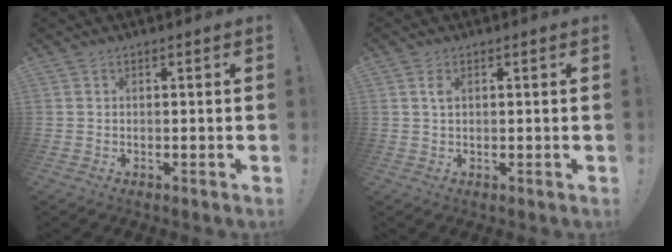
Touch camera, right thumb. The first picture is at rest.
{"total": 2.4, "force": [0.9, 1.3, 1.8], "torque": [-0.031, 0.000, 0.013]}